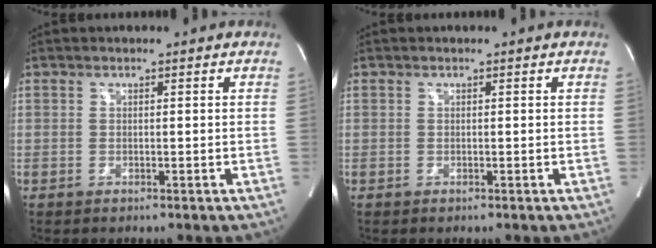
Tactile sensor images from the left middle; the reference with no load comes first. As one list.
[{"total": 0.0}]